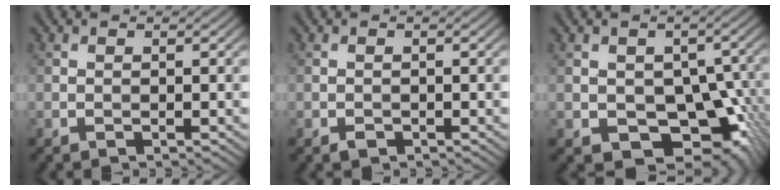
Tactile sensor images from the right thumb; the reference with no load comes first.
{"total": 0.9, "force": [-0.5, 0.6, 0.4], "torque": [-0.005, -0.003, -0.010]}
{"total": 10.0, "force": [-2.9, 6.7, 6.9], "torque": [-0.101, -0.026, -0.036]}